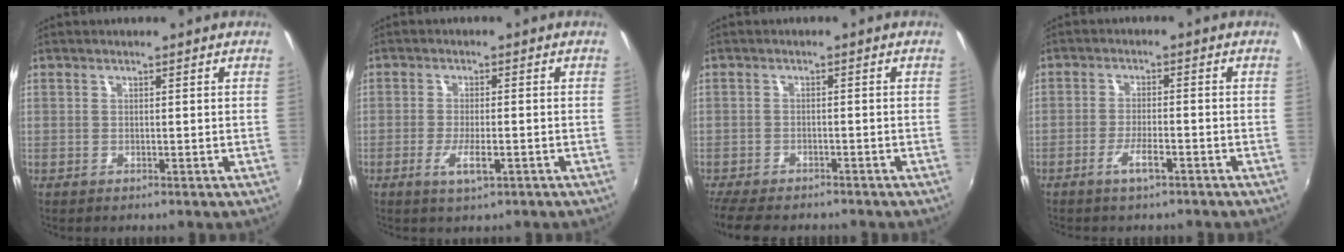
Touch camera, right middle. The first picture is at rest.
{"total": 4.2, "force": [-2.1, 1.1, 3.5], "torque": [-0.074, -0.009, -0.039]}
{"total": 8.8, "force": [-7.6, 2.6, 3.6], "torque": [-0.093, -0.029, -0.128]}
{"total": 3.7, "force": [-2.6, 0.7, 2.6], "torque": [-0.061, -0.003, -0.048]}